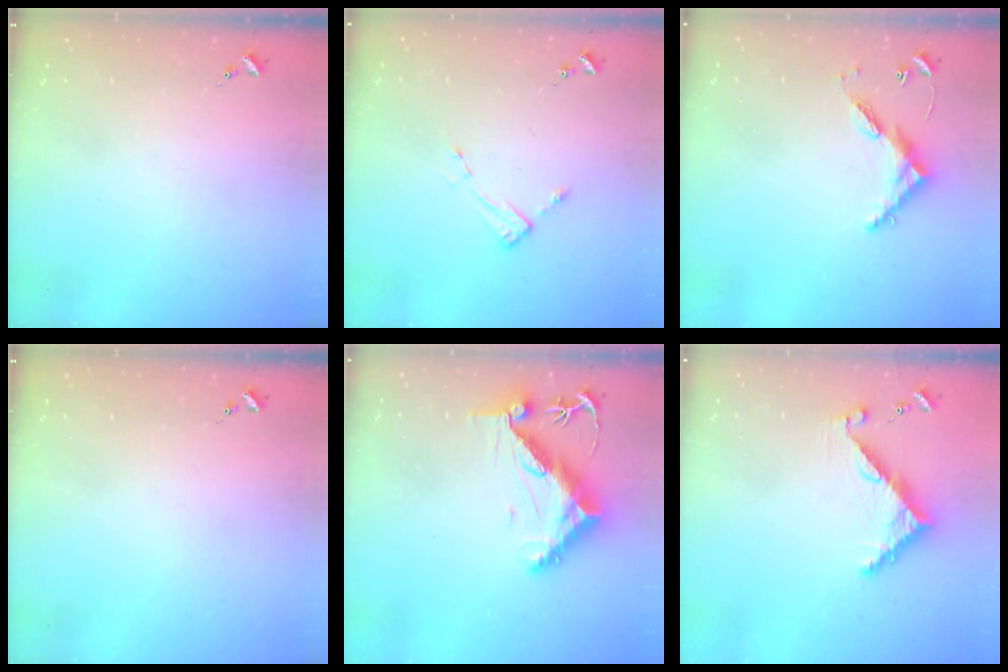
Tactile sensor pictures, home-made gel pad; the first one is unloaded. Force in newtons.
{"total": 3.8, "press": 3.8, "slide": 0.3}
{"total": 6.8, "press": 6.8, "slide": 0.5}
{"total": 0.0}
{"total": 12.8, "press": 12.8, "slide": 1.2}
{"total": 7.3, "press": 7.3, "slide": 0.6}